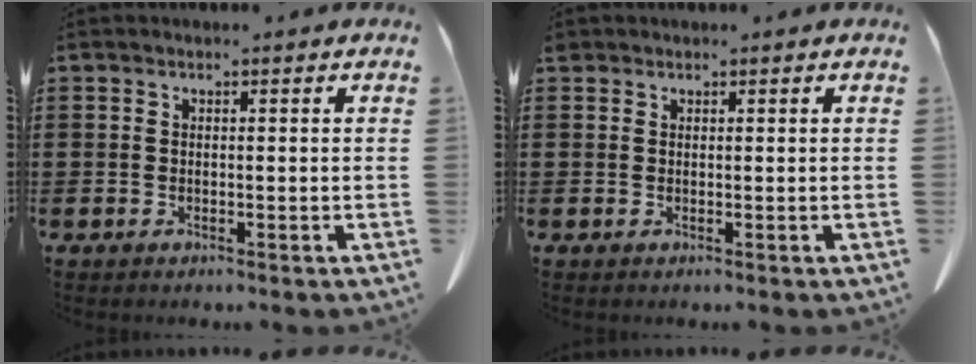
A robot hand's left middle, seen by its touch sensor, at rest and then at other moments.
{"total": 0.5, "force": [0.4, 0.3, 0.1], "torque": [-0.004, 0.003, 0.007]}